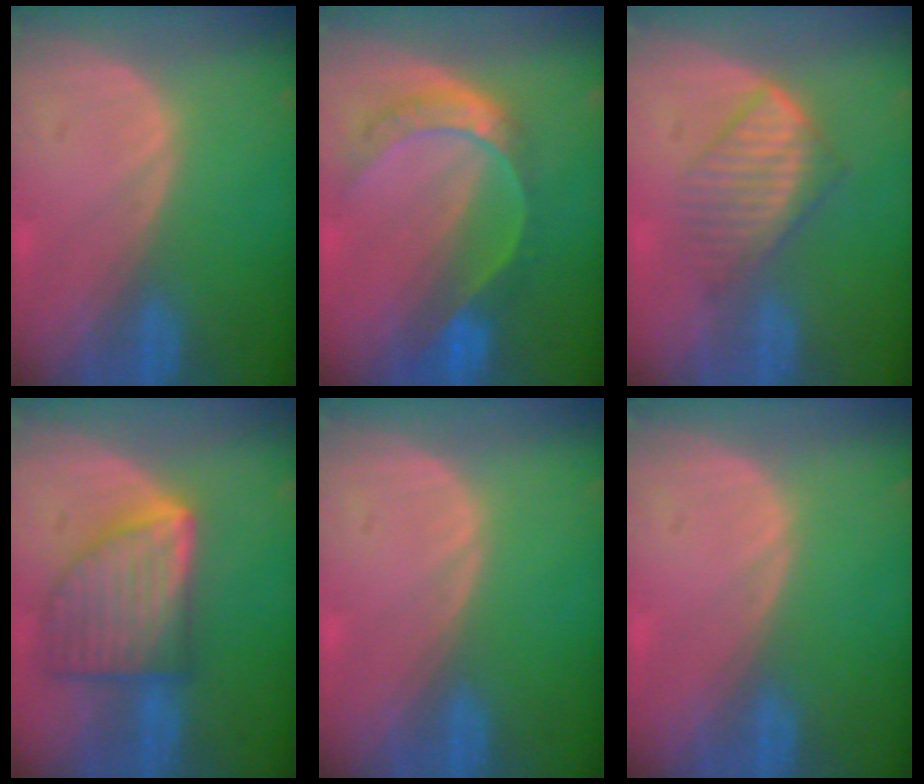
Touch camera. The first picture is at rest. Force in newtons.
{"total": 7.7, "press": 6.4, "slide": 4.3}
{"total": 6.2, "press": 5.8, "slide": 2.3}
{"total": 9.3, "press": 9.3, "slide": 0.5}
{"total": 0.0}
{"total": 0.0}